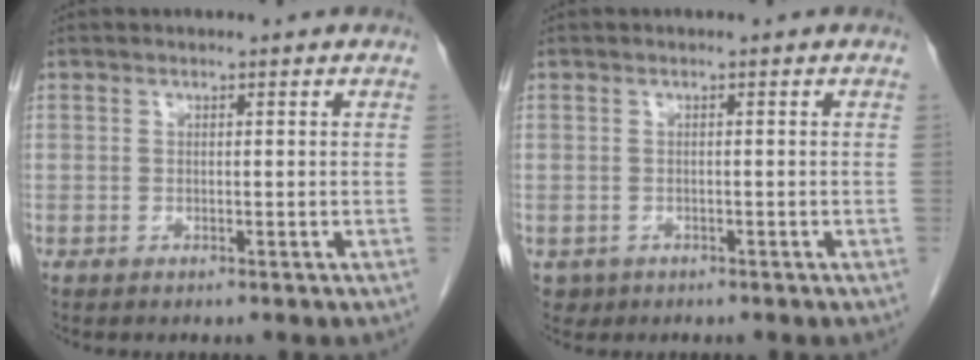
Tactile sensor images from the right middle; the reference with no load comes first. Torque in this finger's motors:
{"motor_torque": [-0.45, -0.26, -0.08, -0.02]}